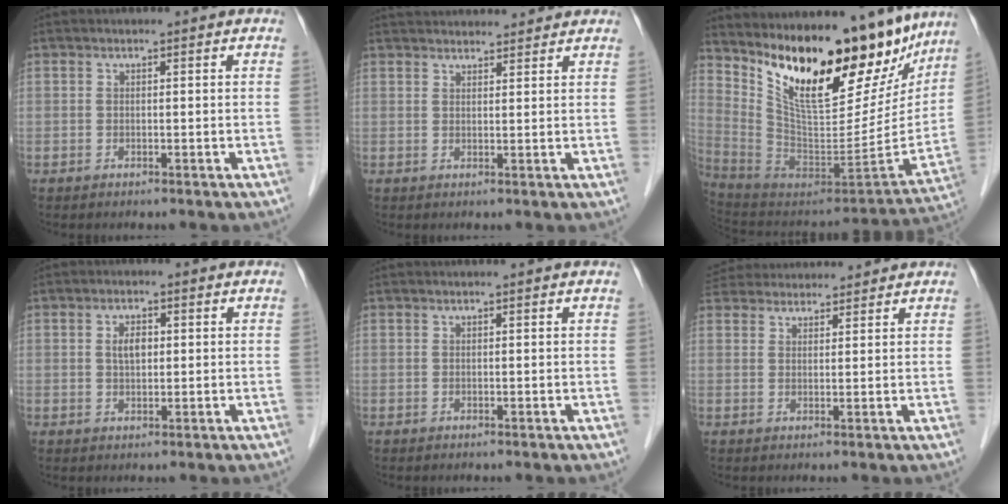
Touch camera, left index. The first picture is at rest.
{"total": 9.9, "force": [9.3, 1.8, 2.5], "torque": [-0.031, 0.032, 0.127]}
{"total": 23.5, "force": [16.9, 8.4, 13.9], "torque": [-0.218, -0.037, 0.277]}
{"total": 2.7, "force": [0.5, 1.5, 2.2], "torque": [-0.044, 0.004, 0.010]}
{"total": 0.6, "force": [0.6, -0.1, 0.2], "torque": [-0.008, 0.000, 0.013]}
{"total": 11.0, "force": [10.5, 2.2, 2.7], "torque": [-0.049, 0.042, 0.167]}